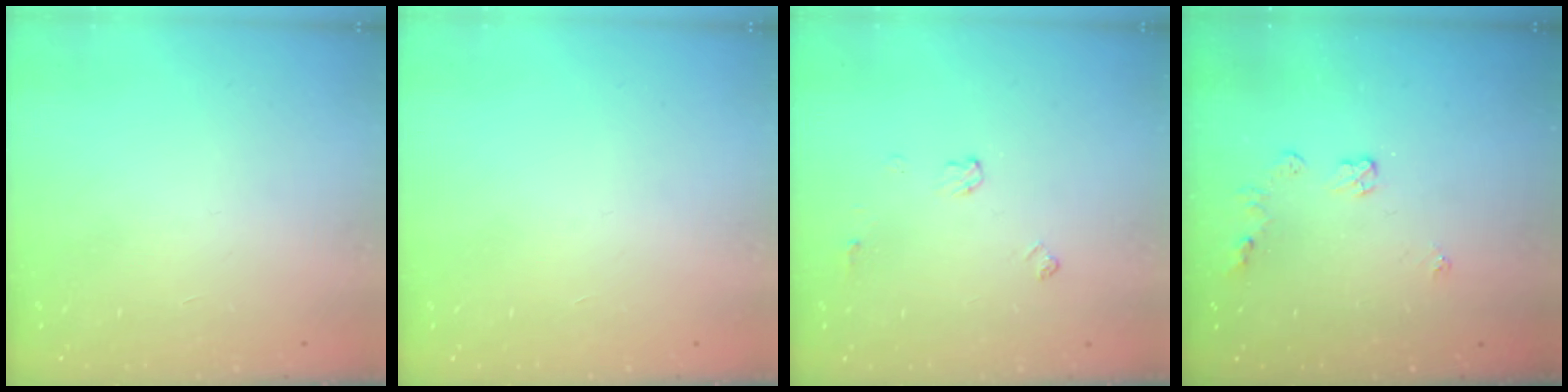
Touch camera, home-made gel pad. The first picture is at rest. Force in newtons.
{"total": 0.0}
{"total": 5.0, "press": 5.0, "slide": 0.7}
{"total": 5.3, "press": 5.2, "slide": 0.3}